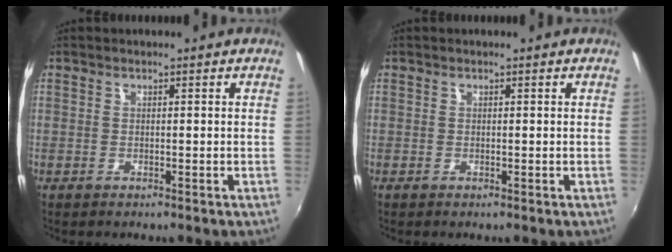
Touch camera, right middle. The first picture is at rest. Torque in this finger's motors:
{"motor_torque": [-0.29, 0.07, -0.04, 0.00]}